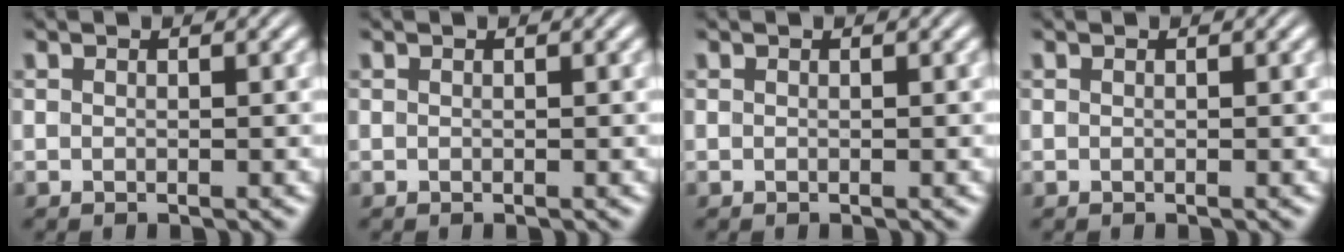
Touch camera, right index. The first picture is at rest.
{"total": 0.0}
{"total": 0.8, "force": [-0.2, -0.8, -0.3], "torque": [0.011, -0.010, 0.005]}
{"total": 0.0}